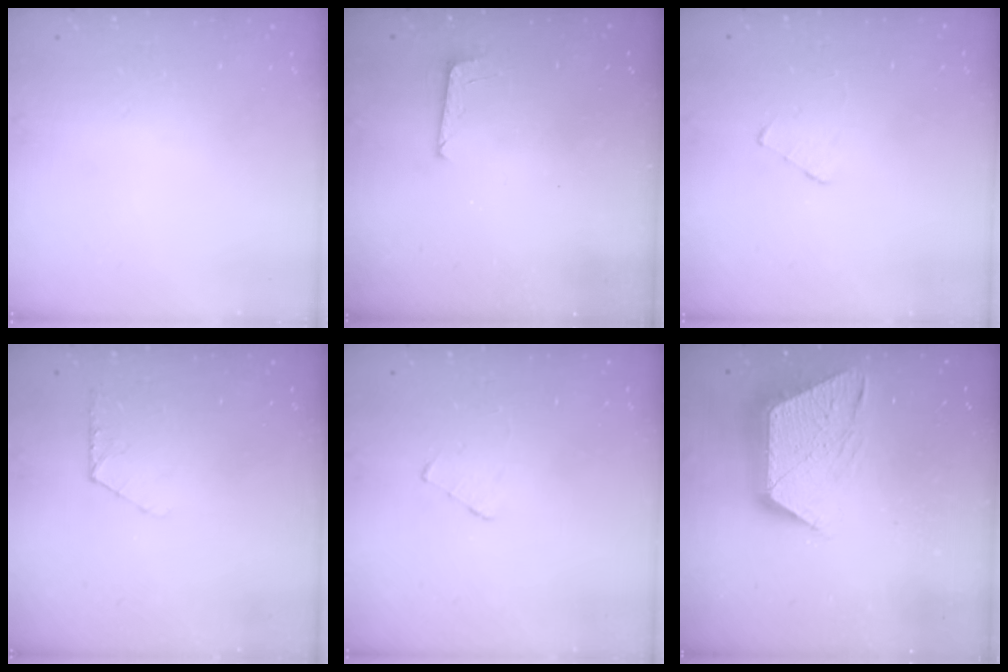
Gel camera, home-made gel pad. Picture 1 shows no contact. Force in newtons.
{"total": 5.1, "press": 5.0, "slide": 0.4}
{"total": 2.7, "press": 2.7, "slide": 0.3}
{"total": 6.1, "press": 6.1, "slide": 0.6}
{"total": 2.7, "press": 2.7, "slide": 0.3}
{"total": 14.1, "press": 14.1, "slide": 0.9}